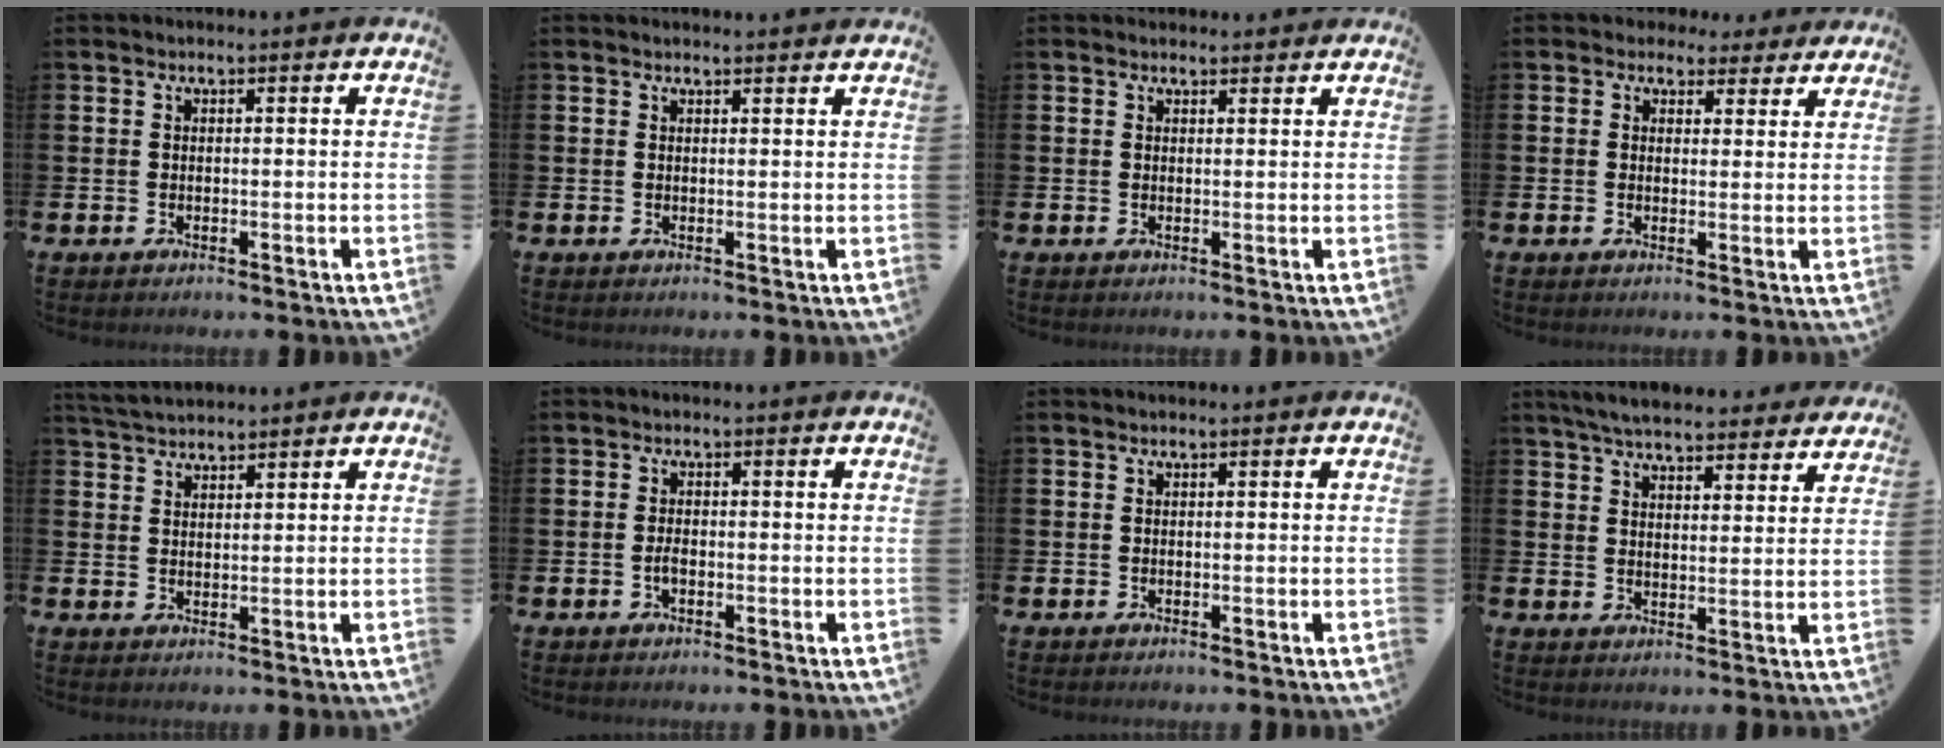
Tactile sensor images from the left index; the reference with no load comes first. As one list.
[{"total": 1.0, "force": [1.0, 0.0, 0.1], "torque": [0.005, -0.003, 0.016]}, {"total": 1.2, "force": [1.2, 0.4, 0.0], "torque": [0.006, 0.001, 0.020]}, {"total": 3.0, "force": [2.4, 1.8, 0.0], "torque": [0.003, -0.012, 0.037]}, {"total": 3.6, "force": [3.5, 0.6, 0.5], "torque": [-0.018, -0.011, 0.066]}, {"total": 1.5, "force": [-0.5, 0.7, 1.2], "torque": [-0.022, 0.001, -0.011]}, {"total": 0.0}, {"total": 6.0, "force": [5.8, 0.9, 1.2], "torque": [-0.043, -0.030, 0.105]}]